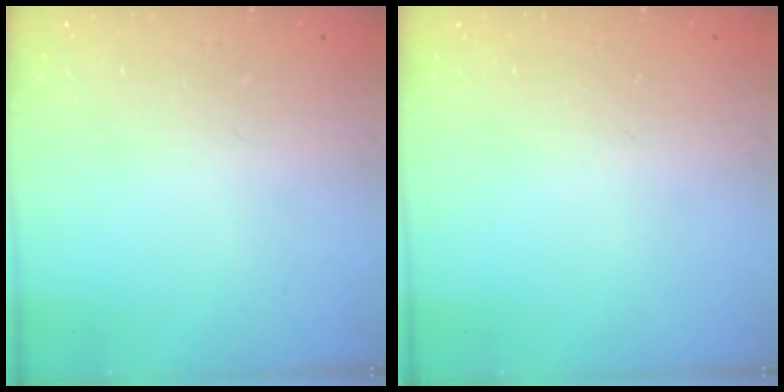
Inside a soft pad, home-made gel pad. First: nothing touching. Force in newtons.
{"total": 0.0}